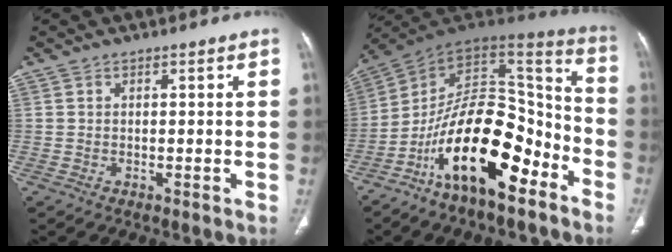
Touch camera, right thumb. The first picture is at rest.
{"total": 23.3, "force": [-11.8, 10.0, 17.3], "torque": [-0.281, 0.090, -0.200]}